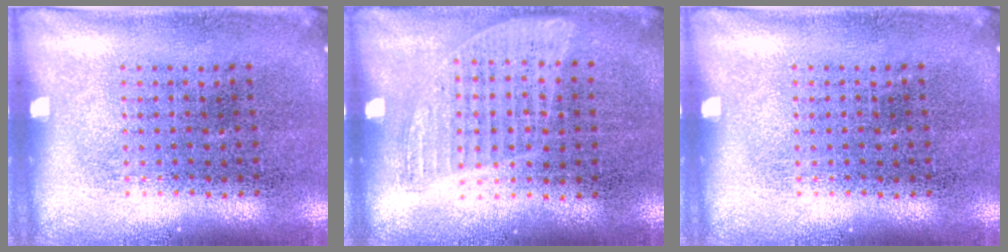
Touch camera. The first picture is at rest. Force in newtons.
{"total": 0.8, "press": 0.8, "slide": 0.3}
{"total": 0.0}